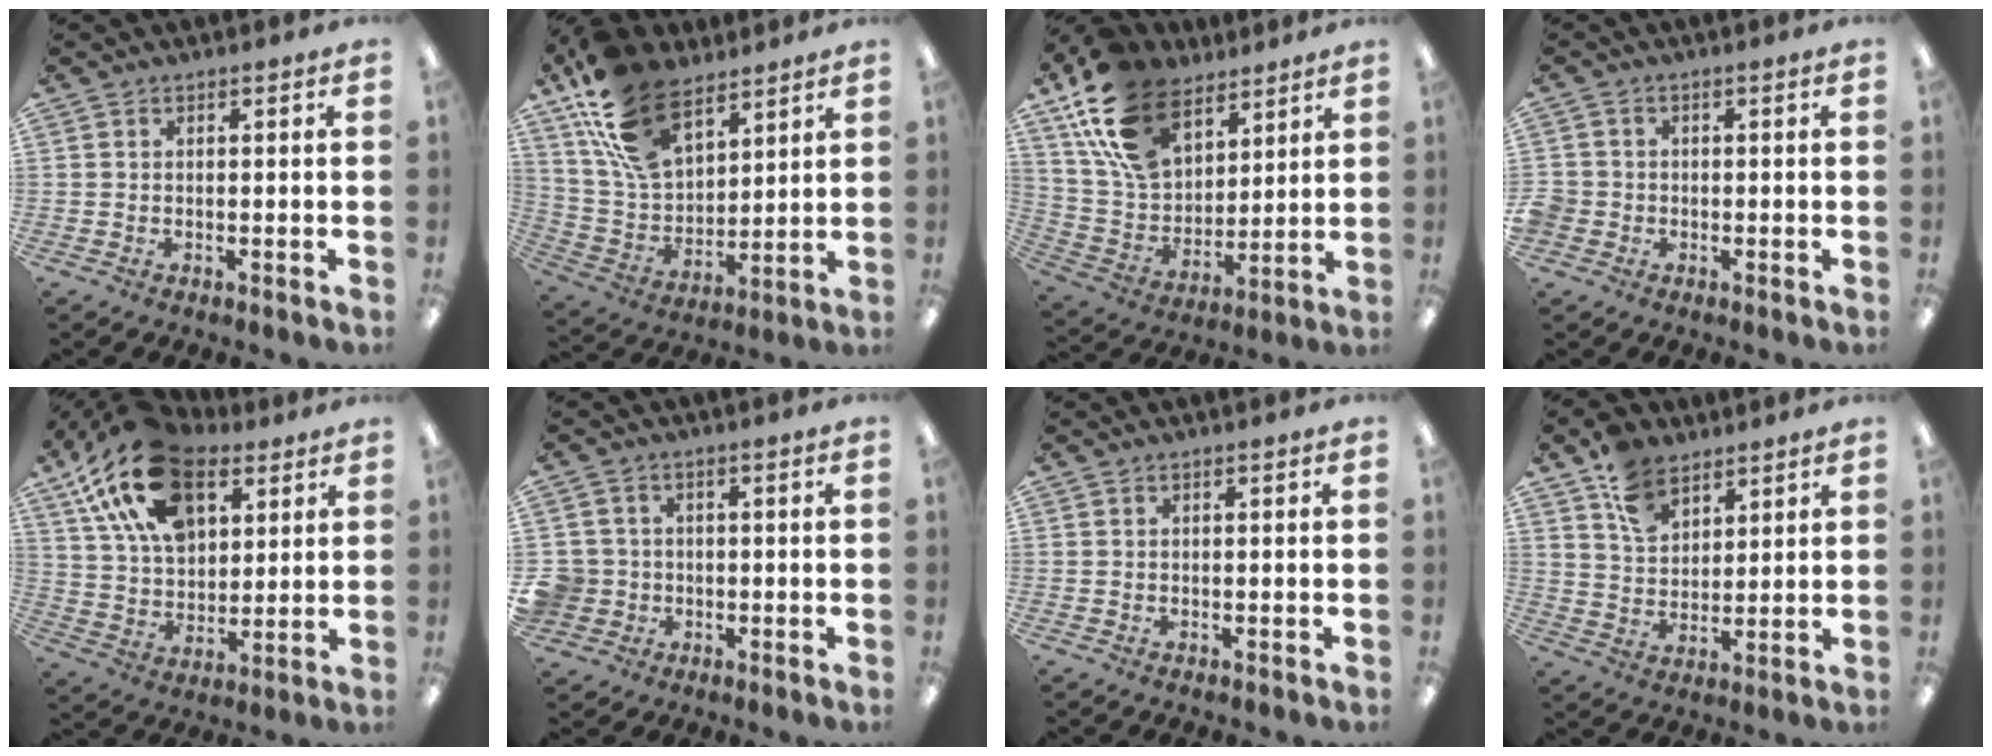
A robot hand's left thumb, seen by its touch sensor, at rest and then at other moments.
{"total": 19.3, "force": [11.9, 10.9, 10.6], "torque": [-0.219, -0.045, 0.224]}
{"total": 19.3, "force": [11.9, 11.8, 9.5], "torque": [-0.199, -0.040, 0.229]}
{"total": 3.1, "force": [-0.7, 2.9, 0.7], "torque": [-0.011, 0.007, -0.013]}
{"total": 22.3, "force": [12.2, 12.9, 13.5], "torque": [-0.266, -0.038, 0.220]}
{"total": 5.7, "force": [-0.6, 5.5, 1.1], "torque": [-0.043, 0.016, -0.008]}
{"total": 0.0}
{"total": 9.8, "force": [6.6, 6.1, 3.8], "torque": [-0.076, -0.022, 0.127]}